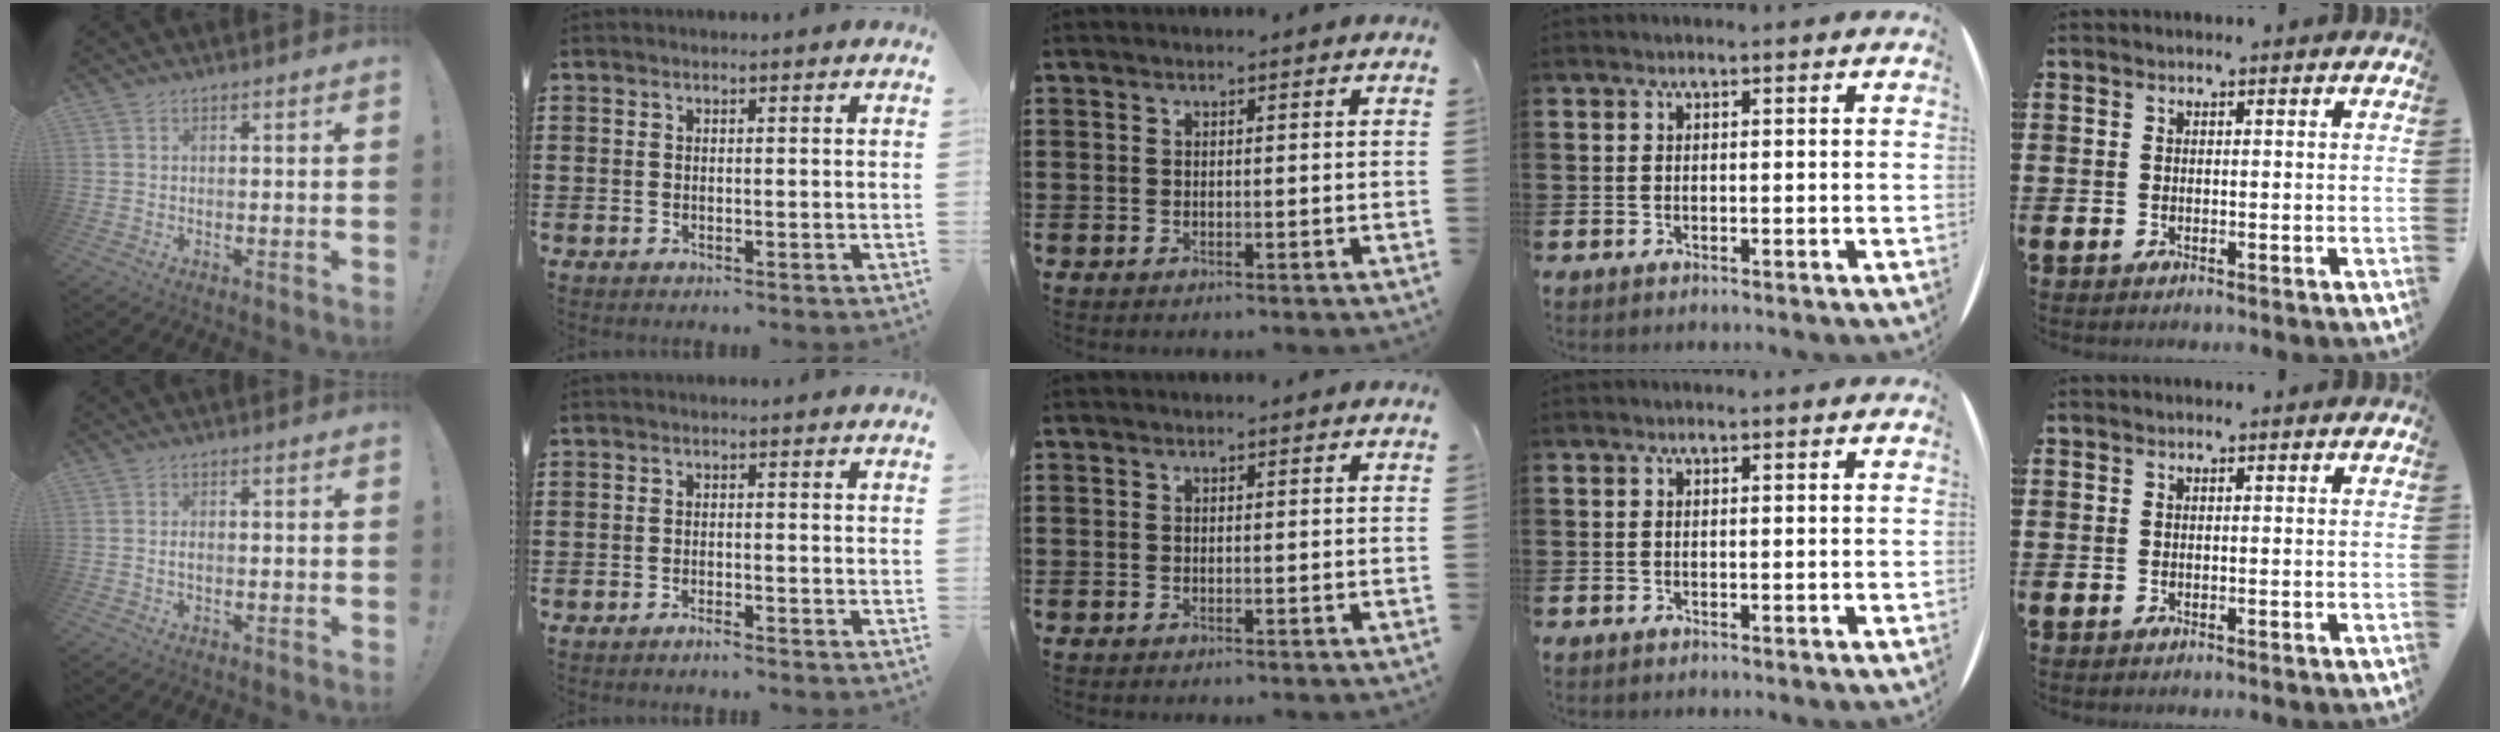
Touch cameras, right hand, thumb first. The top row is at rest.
{"thumb": {"total": 1.3, "force": [-0.4, 0.7, 1.0], "torque": [-0.017, 0.004, -0.008]}, "index": {"total": 1.3, "force": [-1.1, 0.1, 0.5], "torque": [-0.010, -0.002, -0.021]}}